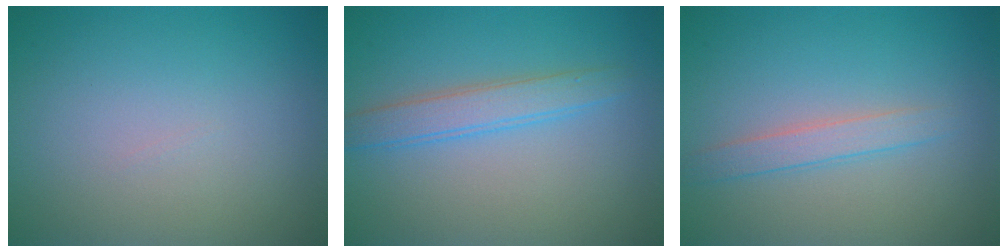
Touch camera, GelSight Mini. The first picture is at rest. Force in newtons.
{"total": 2.7, "press": 2.7, "slide": 0.1}
{"total": 1.9, "press": 1.9, "slide": 0.1}